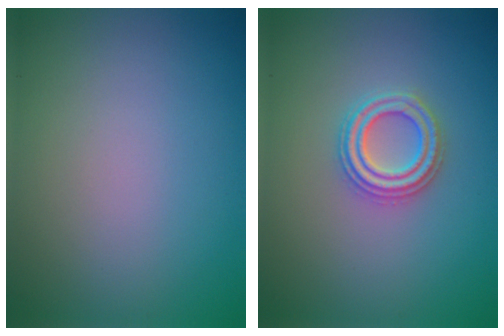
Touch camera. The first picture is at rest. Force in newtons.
{"total": 2.7, "press": 2.7, "slide": 0.5}